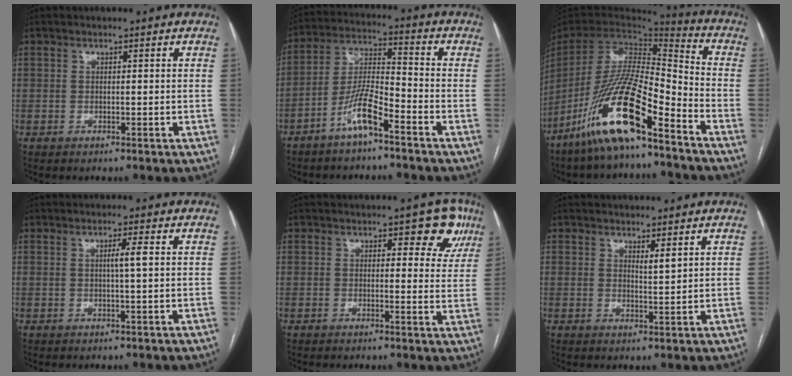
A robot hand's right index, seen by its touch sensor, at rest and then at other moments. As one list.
[{"total": 8.1, "force": [-5.1, 1.1, 6.2], "torque": [-0.133, 0.003, -0.102]}, {"total": 18.0, "force": [-11.7, 2.7, 13.5], "torque": [-0.288, -0.027, -0.221]}, {"total": 2.2, "force": [0.2, -0.5, 2.1], "torque": [-0.037, 0.000, 0.003]}, {"total": 5.7, "force": [3.0, 2.8, 3.9], "torque": [-0.023, 0.000, 0.020]}, {"total": 1.7, "force": [1.1, 0.0, 1.2], "torque": [-0.023, -0.009, 0.021]}]